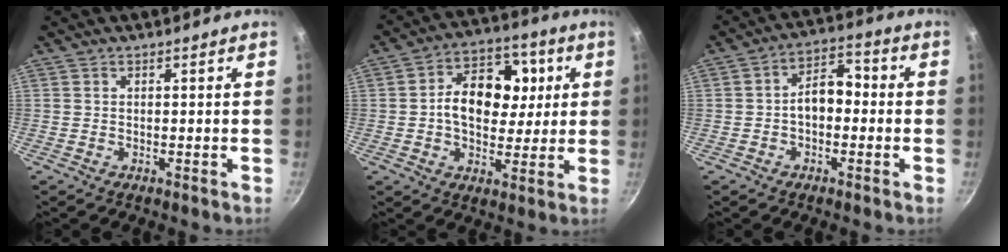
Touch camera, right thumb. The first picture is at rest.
{"total": 14.6, "force": [1.7, 10.1, 10.4], "torque": [-0.119, 0.018, 0.020]}
{"total": 7.4, "force": [-0.8, 4.8, 5.6], "torque": [-0.072, 0.031, -0.024]}